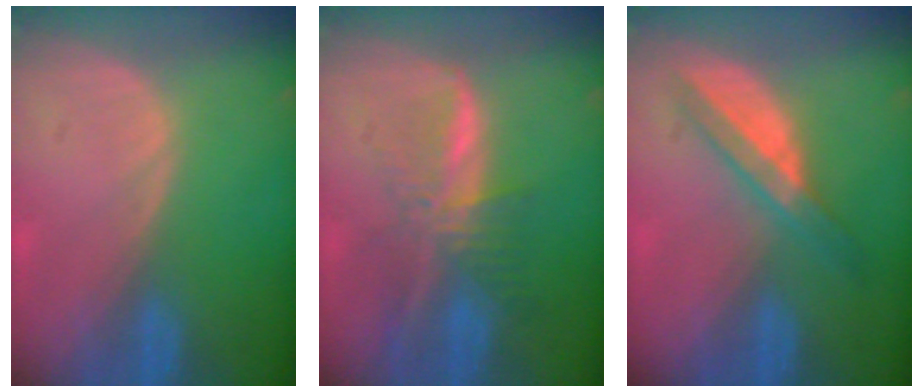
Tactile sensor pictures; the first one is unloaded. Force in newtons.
{"total": 7.9, "press": 6.7, "slide": 4.3}
{"total": 6.1, "press": 5.4, "slide": 2.9}